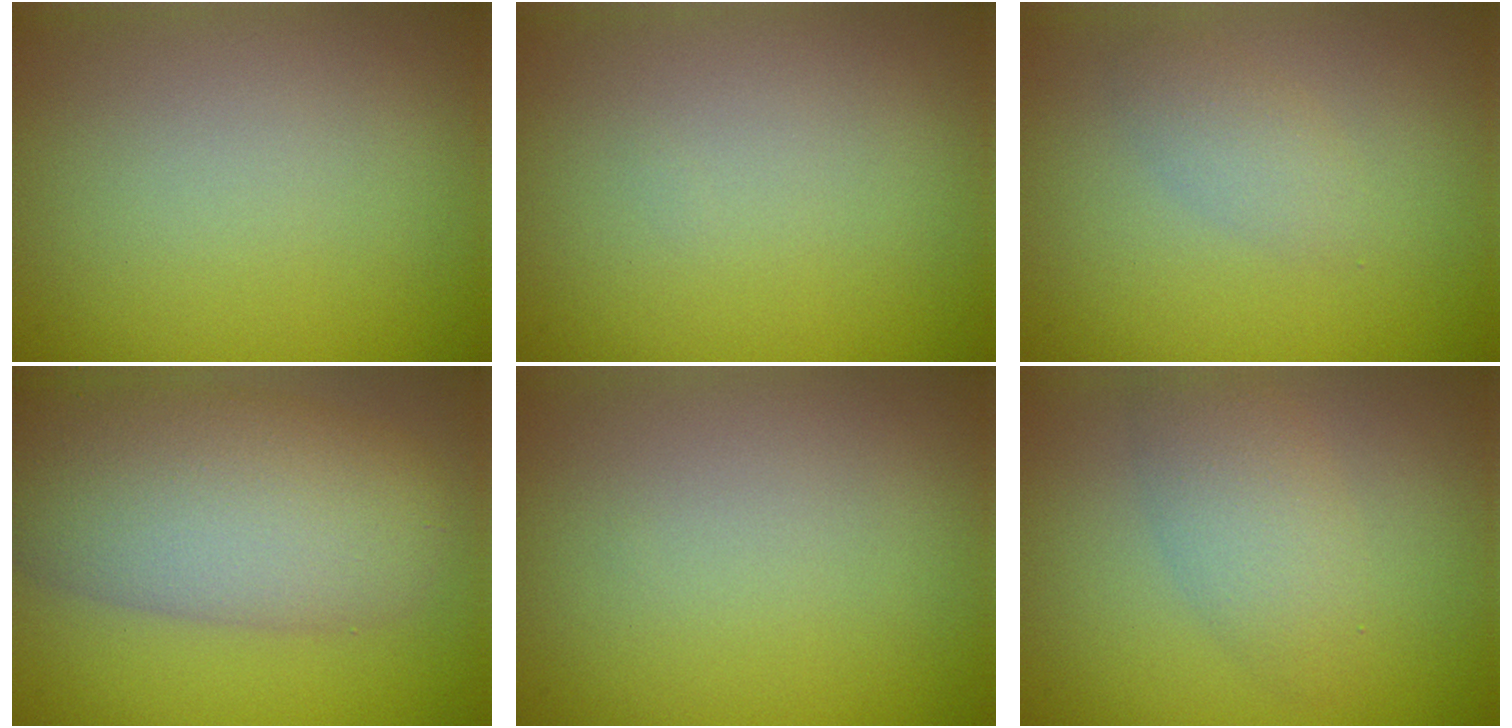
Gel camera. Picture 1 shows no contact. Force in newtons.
{"total": 0.0}
{"total": 1.6, "press": 1.6, "slide": 0.0}
{"total": 9.4, "press": 9.4, "slide": 0.6}
{"total": 0.0}
{"total": 3.1, "press": 3.1, "slide": 0.1}